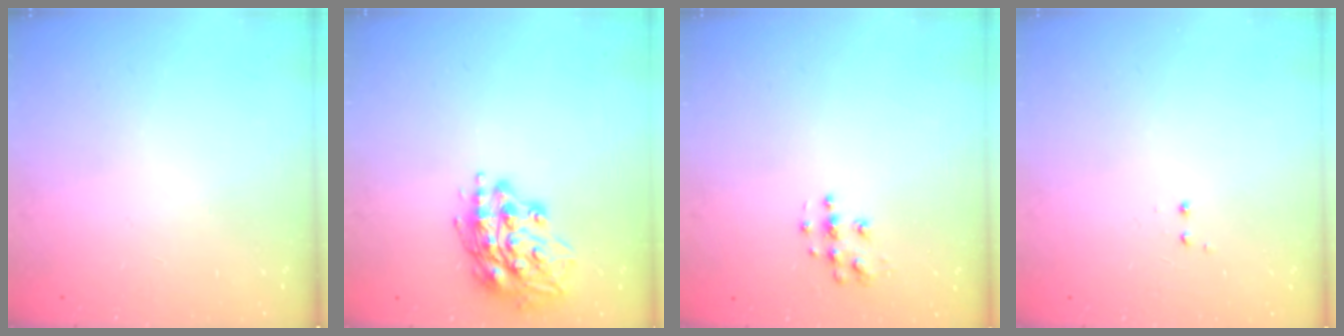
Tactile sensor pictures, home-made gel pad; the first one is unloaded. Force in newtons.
{"total": 16.0, "press": 16.0, "slide": 1.4}
{"total": 6.7, "press": 6.7, "slide": 0.3}
{"total": 1.2, "press": 1.0, "slide": 0.6}